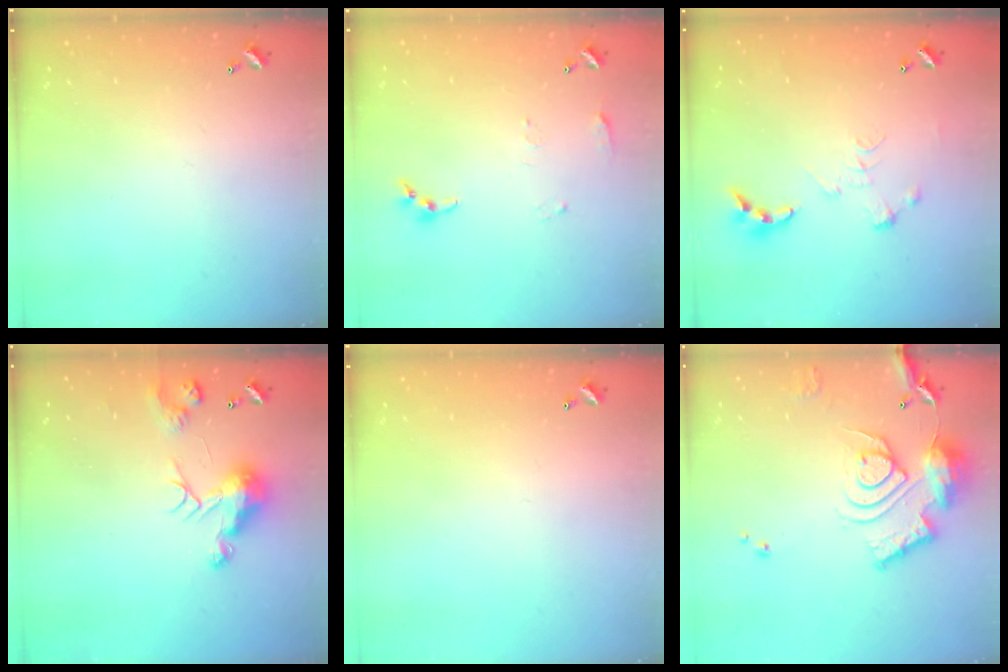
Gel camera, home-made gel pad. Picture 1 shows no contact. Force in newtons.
{"total": 6.4, "press": 6.4, "slide": 0.7}
{"total": 0.0}
{"total": 8.7, "press": 8.6, "slide": 0.2}
{"total": 0.0}
{"total": 15.8, "press": 15.8, "slide": 1.0}